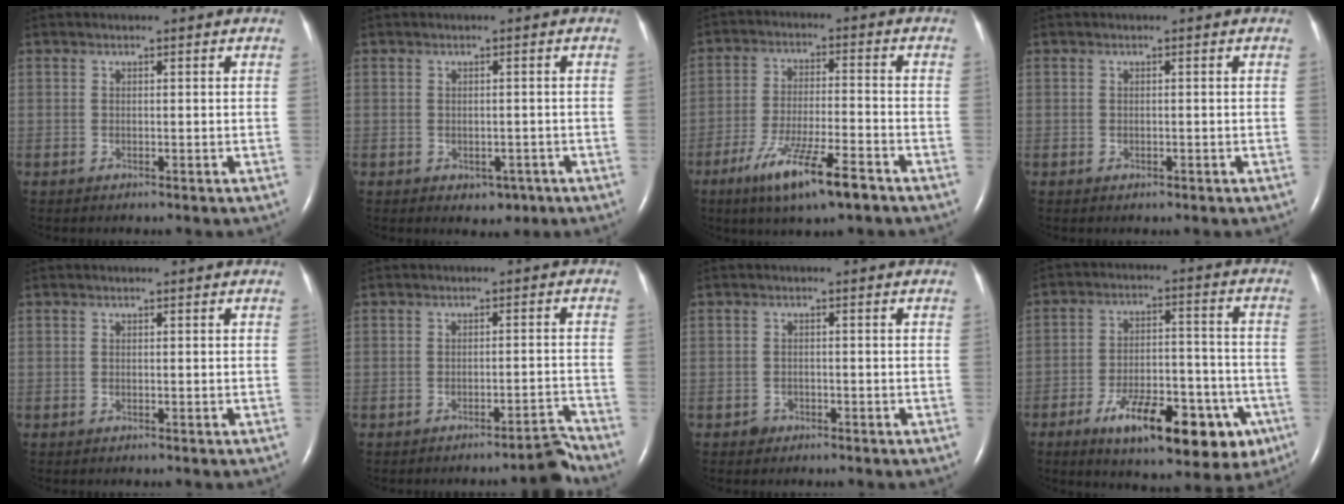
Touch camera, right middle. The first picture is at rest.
{"total": 2.7, "force": [-1.3, 2.0, 1.4], "torque": [-0.011, 0.002, -0.006]}
{"total": 11.0, "force": [-6.9, 1.3, 8.5], "torque": [-0.158, -0.022, -0.117]}
{"total": 0.5, "force": [-0.2, 0.4, 0.2], "torque": [-0.004, 0.001, -0.001]}
{"total": 0.0}
{"total": 3.4, "force": [-3.3, -0.6, 0.6], "torque": [0.006, 0.005, -0.043]}
{"total": 1.4, "force": [-0.9, 1.0, 0.0], "torque": [0.001, 0.005, -0.015]}
{"total": 18.0, "force": [-9.4, 6.7, 13.8], "torque": [-0.161, 0.018, -0.130]}